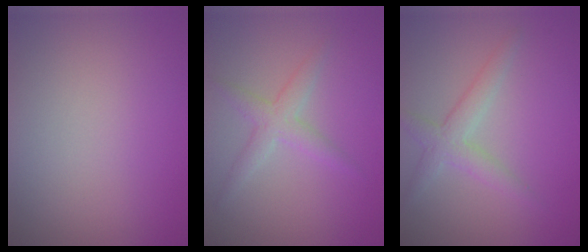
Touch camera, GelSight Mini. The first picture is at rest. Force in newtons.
{"total": 2.3, "press": 2.3, "slide": 0.1}
{"total": 2.6, "press": 2.6, "slide": 0.2}